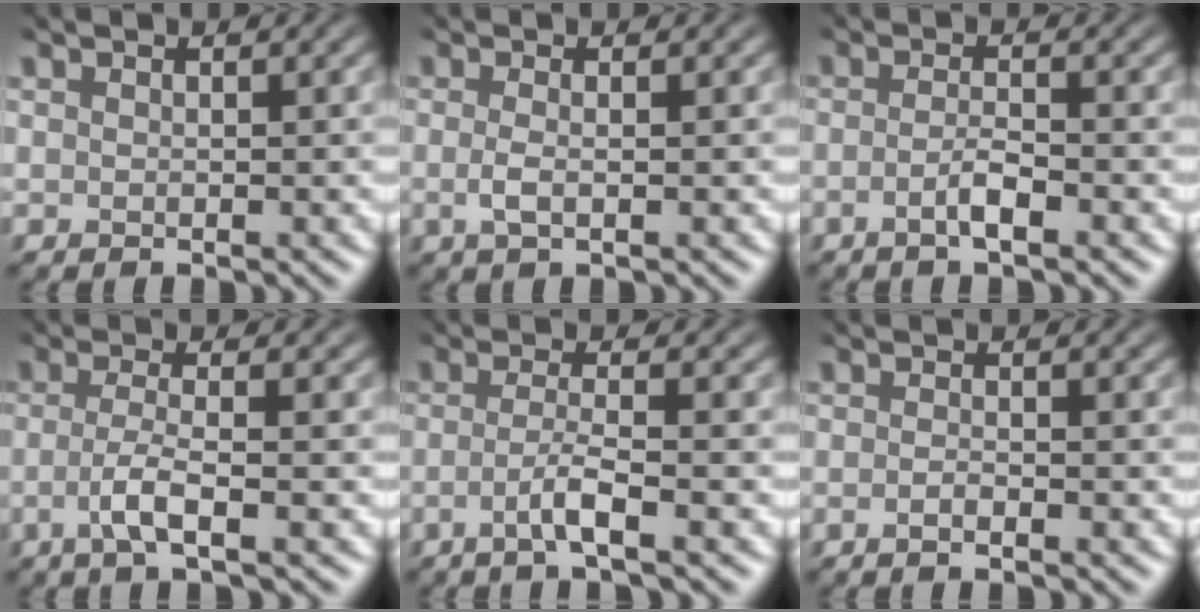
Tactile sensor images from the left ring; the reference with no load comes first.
{"total": 1.7, "force": [-0.7, 0.4, 1.6], "torque": [-0.030, -0.002, -0.007]}
{"total": 2.4, "force": [-1.7, 0.5, 1.7], "torque": [-0.033, -0.007, -0.026]}
{"total": 3.4, "force": [-1.8, 0.7, 2.8], "torque": [-0.058, -0.010, -0.027]}
{"total": 3.1, "force": [-1.8, 0.5, 2.5], "torque": [-0.049, -0.013, -0.031]}
{"total": 1.9, "force": [-0.9, 0.5, 1.6], "torque": [-0.022, -0.003, -0.032]}